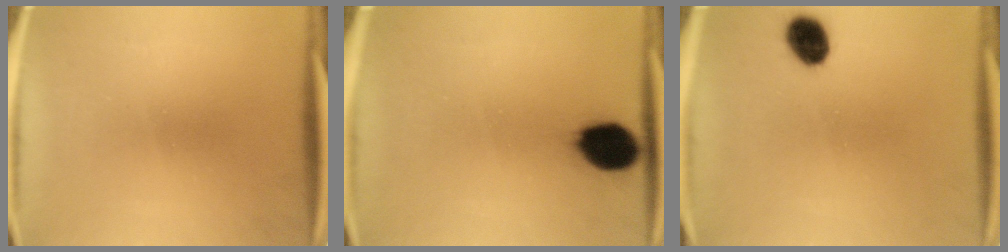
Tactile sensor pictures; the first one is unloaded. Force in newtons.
{"total": 10.4}
{"total": 6.5}